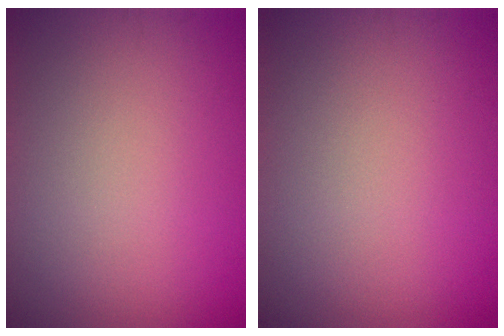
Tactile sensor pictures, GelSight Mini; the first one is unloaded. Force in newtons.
{"total": 0.0}